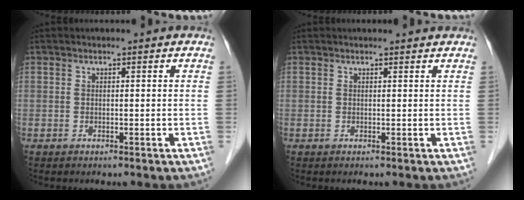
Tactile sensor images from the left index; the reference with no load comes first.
{"total": 2.6, "force": [2.5, 0.3, 0.4], "torque": [-0.011, 0.012, 0.027]}